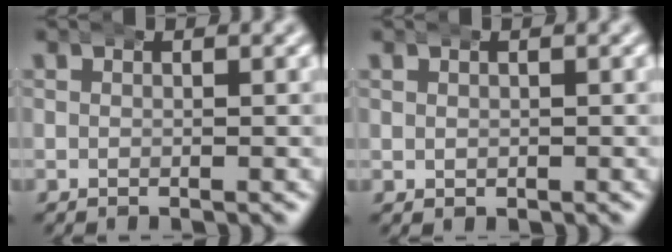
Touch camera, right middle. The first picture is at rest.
{"total": 0.6, "force": [0.2, 0.6, 0.0], "torque": [-0.004, -0.005, 0.007]}